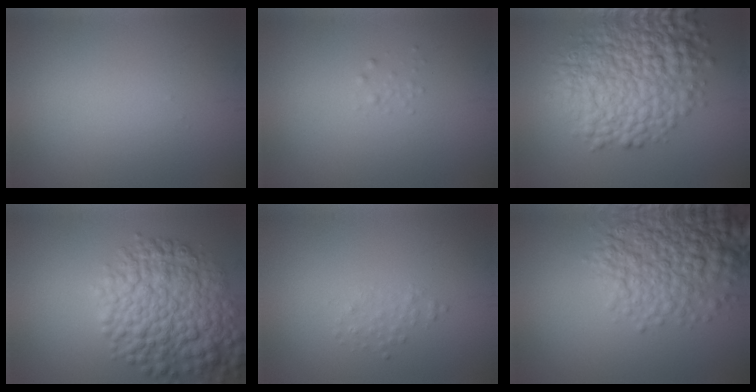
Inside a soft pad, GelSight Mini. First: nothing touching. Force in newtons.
{"total": 0.6, "press": 0.6, "slide": 0.0}
{"total": 9.8, "press": 9.8, "slide": 0.1}
{"total": 8.8, "press": 8.8, "slide": 0.3}
{"total": 1.0, "press": 1.0, "slide": 0.1}
{"total": 7.7, "press": 7.7, "slide": 0.2}